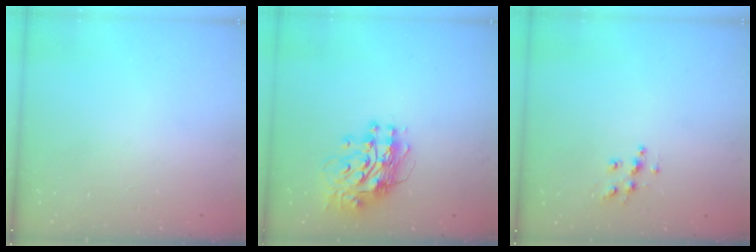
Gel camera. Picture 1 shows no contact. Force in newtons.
{"total": 12.3, "press": 12.3, "slide": 1.1}
{"total": 7.3, "press": 7.3, "slide": 0.1}